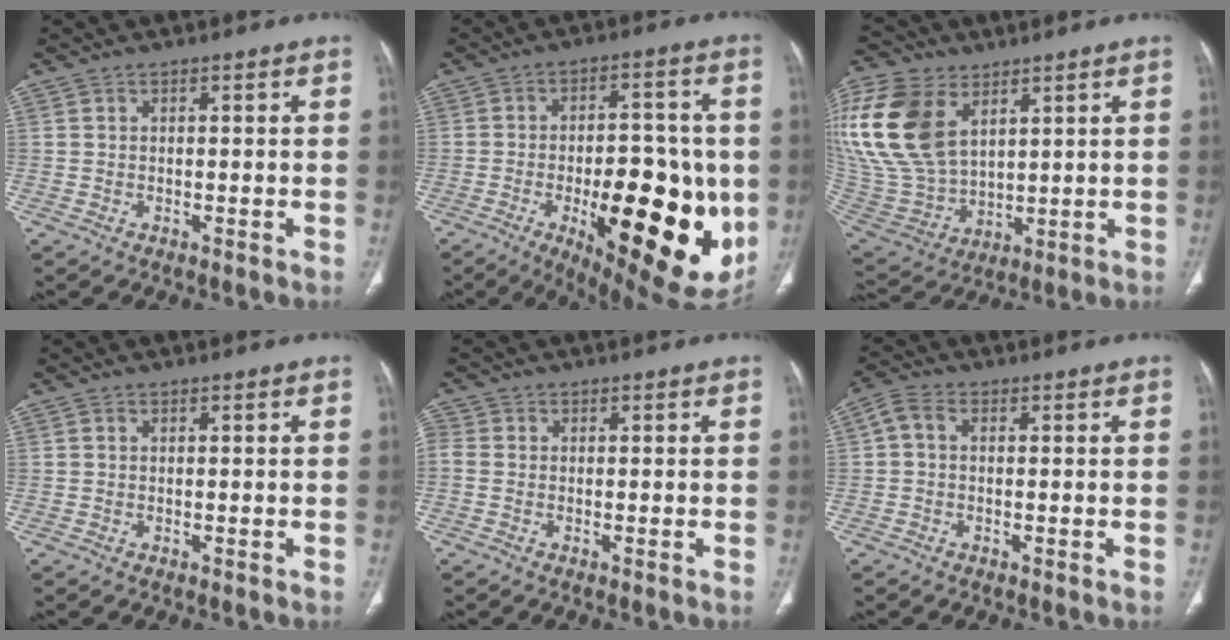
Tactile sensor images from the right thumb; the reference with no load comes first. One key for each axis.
{"total": 26.4, "fx": -6.1, "fy": 11.1, "fz": 23.2, "tx": -0.263, "ty": -0.006, "tz": -0.062}
{"total": 24.5, "fx": 9.5, "fy": 15.7, "fz": 16.2, "tx": -0.376, "ty": -0.013, "tz": 0.198}
{"total": 0.0}
{"total": 2.1, "fx": -0.4, "fy": 1.5, "fz": 1.4, "tx": -0.043, "ty": 0.001, "tz": -0.016}
{"total": 3.4, "fx": 0.1, "fy": 2.3, "fz": 2.5, "tx": -0.049, "ty": 0.012, "tz": -0.005}